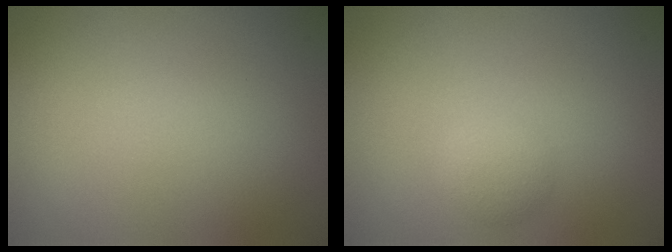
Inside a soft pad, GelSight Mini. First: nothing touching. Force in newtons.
{"total": 1.9, "press": 1.9, "slide": 0.1}